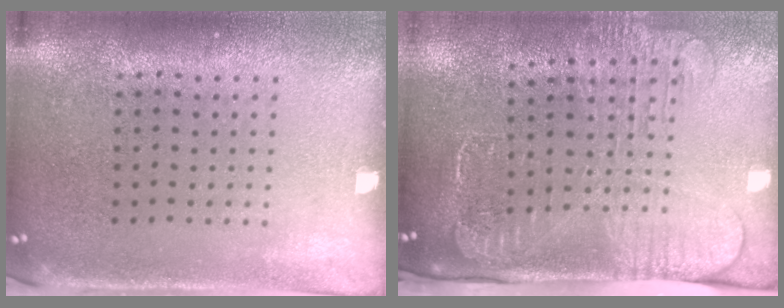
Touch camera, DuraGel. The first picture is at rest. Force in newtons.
{"total": 2.7, "press": 2.1, "slide": 1.7}